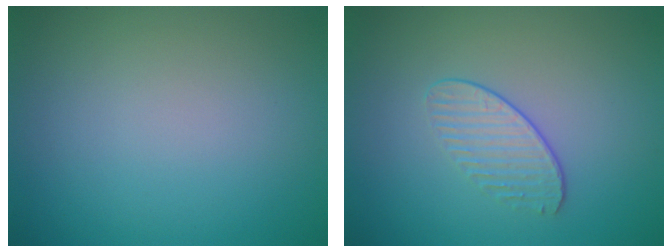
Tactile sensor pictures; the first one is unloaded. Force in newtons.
{"total": 1.8, "press": 1.3, "slide": 1.1}